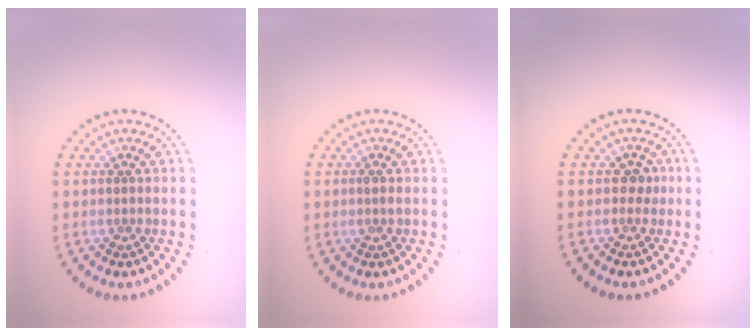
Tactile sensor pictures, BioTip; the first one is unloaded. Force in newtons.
{"total": 0.8, "press": 0.6, "slide": 0.4}
{"total": 1.1, "press": 1.0, "slide": 0.4}